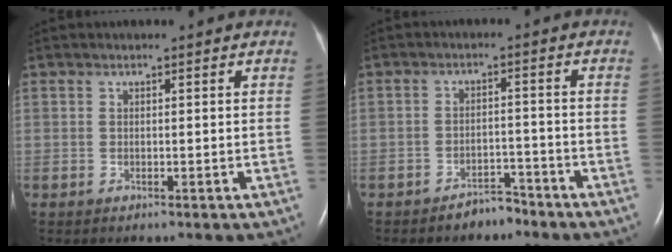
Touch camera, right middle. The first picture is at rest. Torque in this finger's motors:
{"motor_torque": [0.03, -0.05, 0.01, 0.00]}